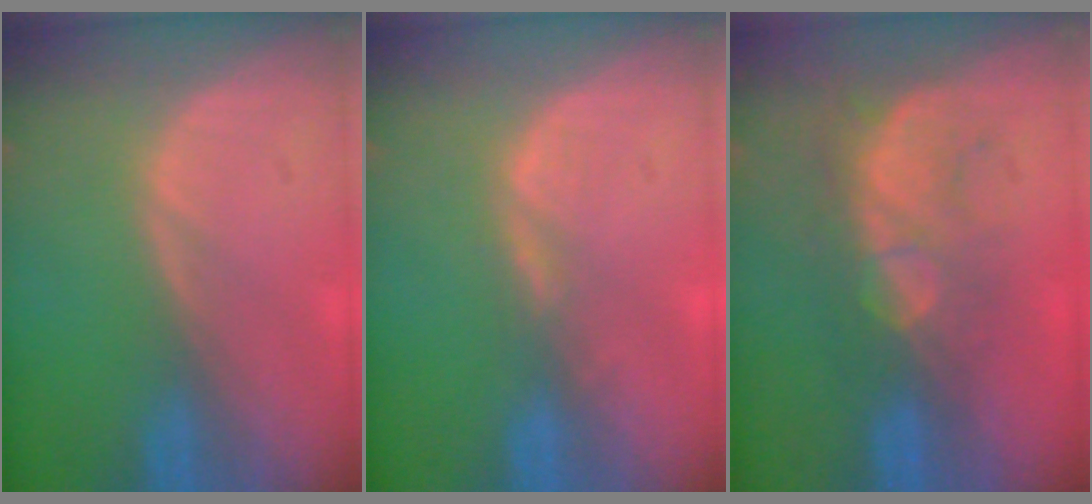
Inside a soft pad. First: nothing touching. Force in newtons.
{"total": 1.3, "press": 1.3, "slide": 0.2}
{"total": 8.8, "press": 7.6, "slide": 4.4}